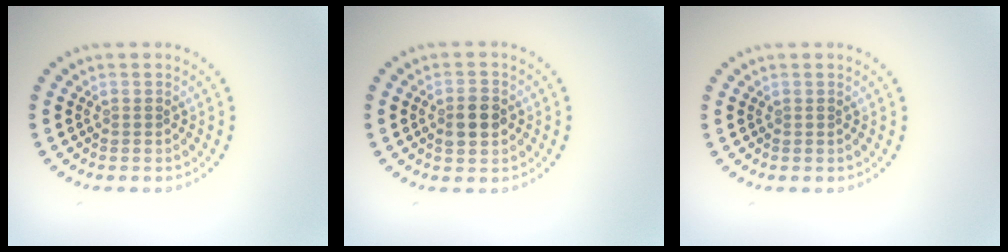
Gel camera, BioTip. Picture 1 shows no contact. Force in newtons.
{"total": 2.9, "press": 2.9, "slide": 0.1}
{"total": 0.0}